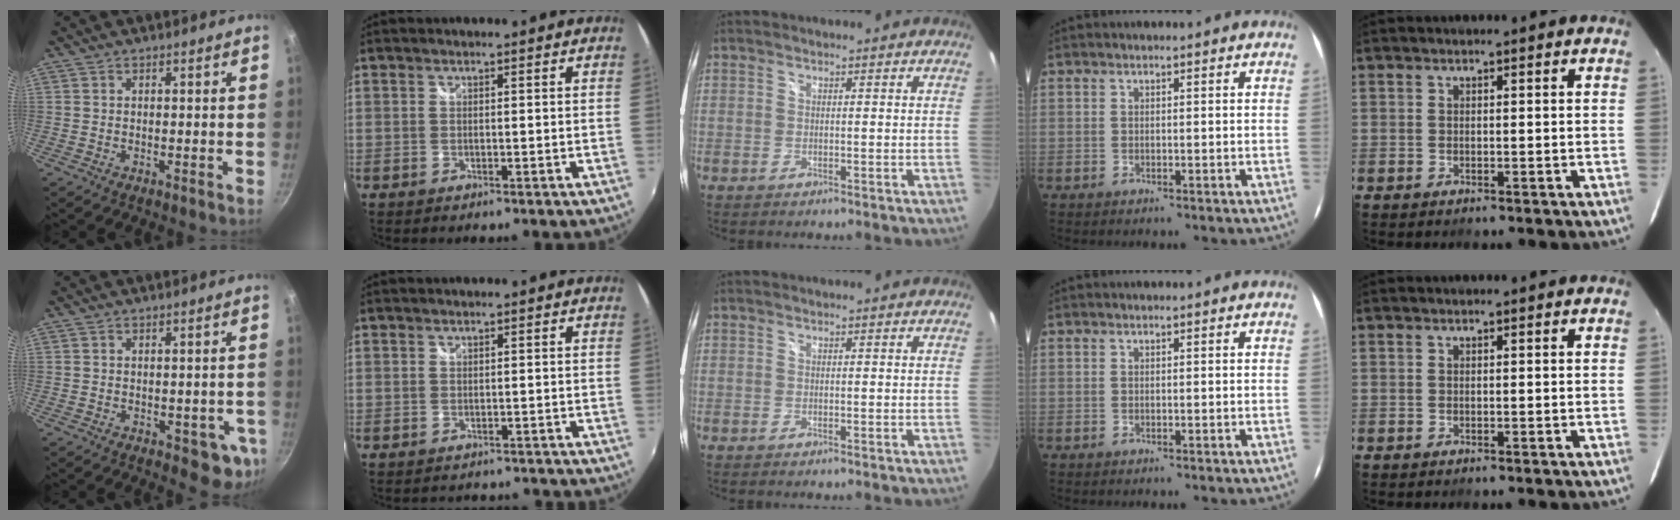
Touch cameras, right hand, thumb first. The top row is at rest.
{"thumb": {"total": 6.7, "force": [-1.8, 3.6, 5.3], "torque": [-0.034, 0.001, -0.019]}, "index": {"total": 3.5, "force": [-3.0, 1.7, 0.7], "torque": [-0.001, -0.003, -0.034]}}